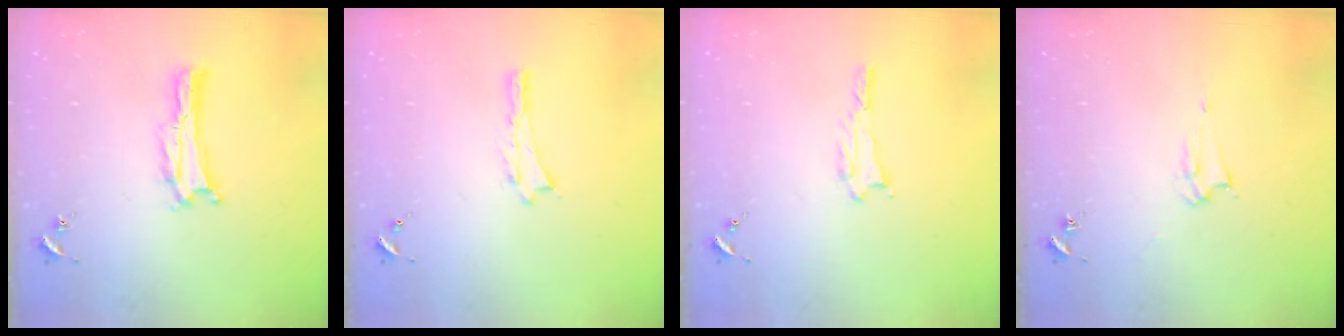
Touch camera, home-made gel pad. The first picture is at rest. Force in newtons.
{"total": 0.0}
{"total": 1.0, "press": 1.0, "slide": 0.1}
{"total": 2.1, "press": 2.1, "slide": 0.2}